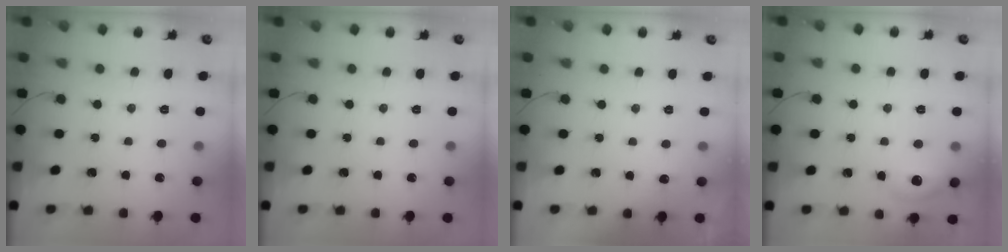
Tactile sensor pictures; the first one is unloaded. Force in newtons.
{"total": 0.0}
{"total": 2.8, "press": 2.5, "slide": 1.2}
{"total": 9.2, "press": 8.2, "slide": 4.0}